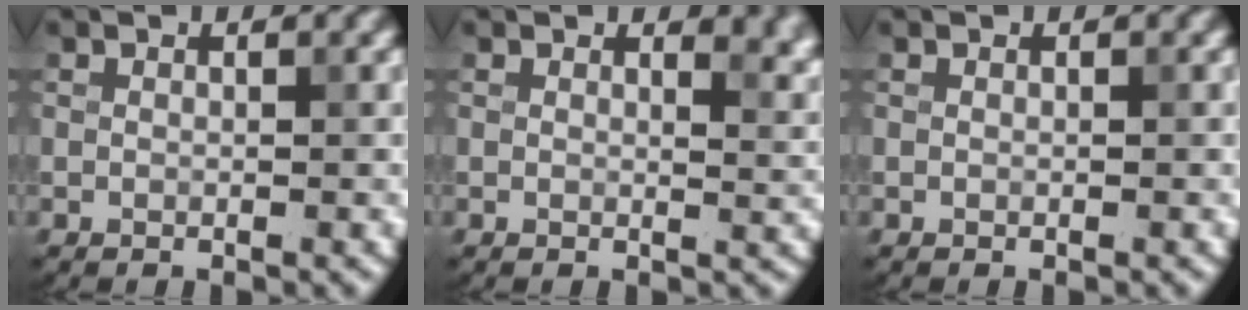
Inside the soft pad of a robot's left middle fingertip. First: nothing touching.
{"total": 3.2, "force": [2.2, 1.4, 1.9], "torque": [-0.013, -0.003, 0.027]}
{"total": 0.0}